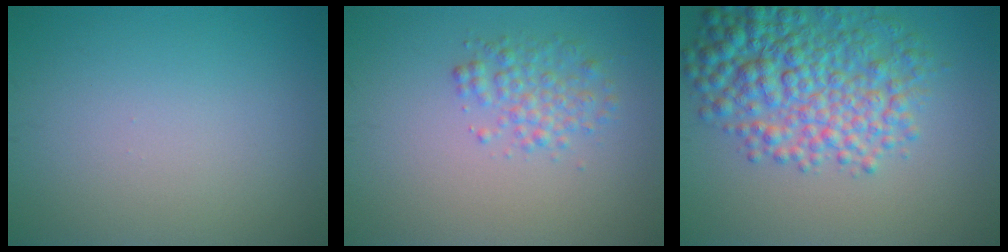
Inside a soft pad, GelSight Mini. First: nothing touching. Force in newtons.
{"total": 2.4, "press": 2.4, "slide": 0.1}
{"total": 7.7, "press": 7.7, "slide": 0.2}